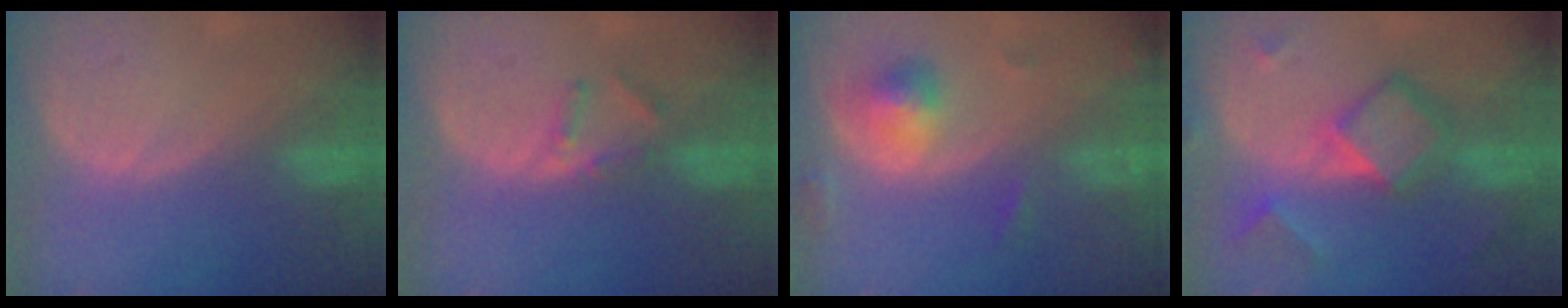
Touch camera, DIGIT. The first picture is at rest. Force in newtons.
{"total": 2.9, "press": 2.6, "slide": 1.1}
{"total": 5.2, "press": 5.0, "slide": 1.4}
{"total": 7.9, "press": 7.9, "slide": 0.4}